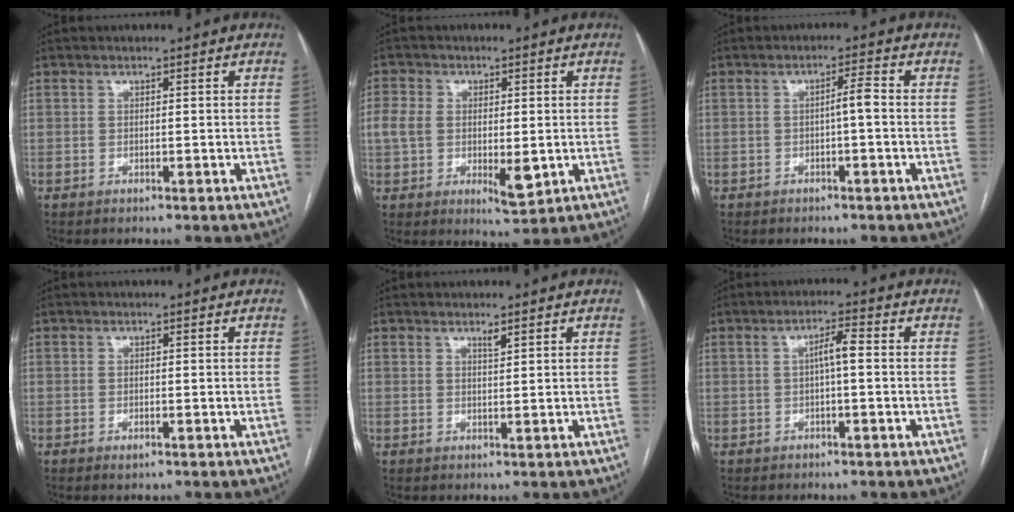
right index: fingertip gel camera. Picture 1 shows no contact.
{"total": 8.0, "force": [-0.7, 4.4, 6.6], "torque": [-0.116, -0.005, -0.004]}
{"total": 2.4, "force": [-0.4, 0.1, 2.4], "torque": [-0.036, 0.005, -0.007]}
{"total": 0.8, "force": [-0.5, 0.3, 0.6], "torque": [-0.009, -0.002, -0.004]}
{"total": 1.0, "force": [0.8, 0.0, 0.7], "torque": [-0.013, -0.004, 0.014]}
{"total": 3.1, "force": [0.0, 0.4, 3.0], "torque": [-0.052, 0.009, 0.000]}